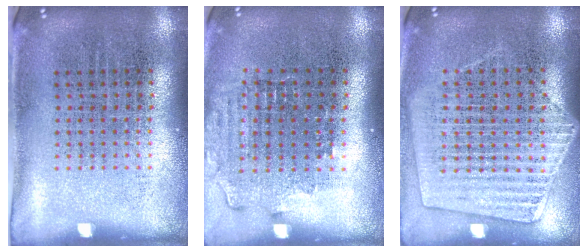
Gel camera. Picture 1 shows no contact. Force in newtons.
{"total": 1.5, "press": 1.3, "slide": 0.7}
{"total": 1.6, "press": 1.5, "slide": 0.6}